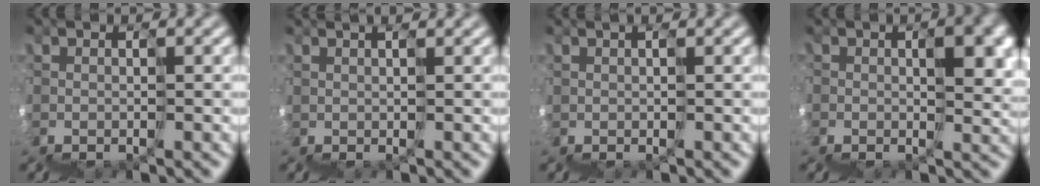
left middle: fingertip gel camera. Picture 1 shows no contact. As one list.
[{"total": 1.4, "force": [1.4, 0.0, 0.2], "torque": [0.019, 0.019, 0.022]}, {"total": 0.8, "force": [0.7, -0.3, -0.4], "torque": [0.015, 0.007, 0.008]}, {"total": 7.1, "force": [1.3, 3.6, 5.9], "torque": [-0.083, 0.011, 0.022]}]